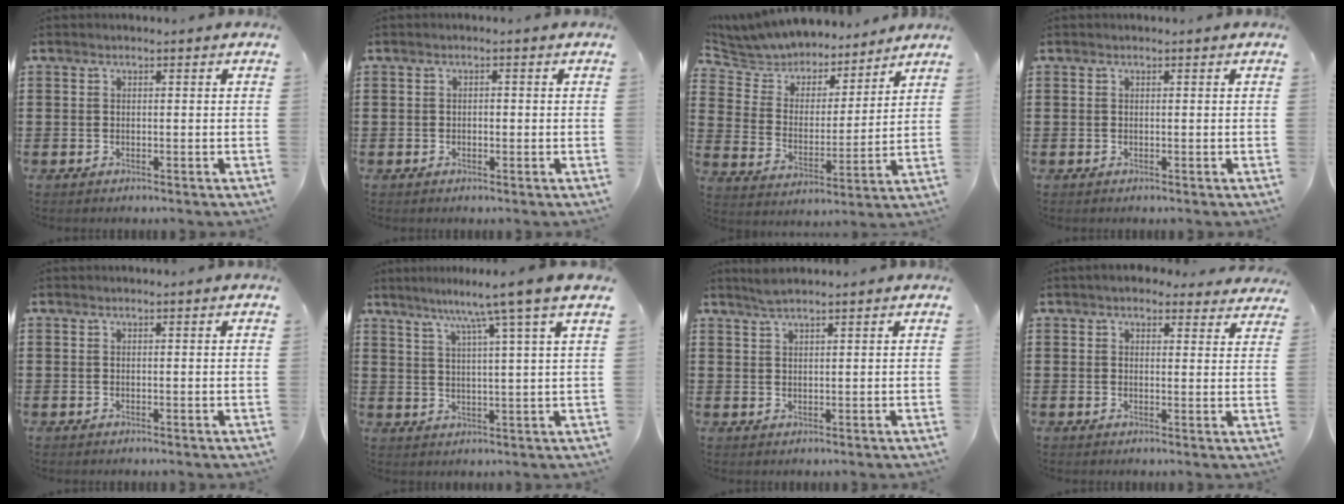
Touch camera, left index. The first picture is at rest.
{"total": 0.8, "force": [-0.2, 0.5, 0.6], "torque": [-0.013, 0.001, -0.004]}
{"total": 5.9, "force": [5.7, 1.5, 0.1], "torque": [-0.040, -0.042, 0.096]}
{"total": 0.0}
{"total": 0.6, "force": [0.1, -0.1, 0.6], "torque": [-0.009, -0.002, 0.002]}
{"total": 7.7, "force": [5.4, -1.5, 5.2], "torque": [-0.110, -0.021, 0.085]}
{"total": 1.9, "force": [1.7, 0.2, 0.8], "torque": [-0.019, 0.000, 0.032]}
{"total": 3.4, "force": [3.0, 1.1, 1.1], "torque": [-0.022, -0.007, 0.055]}